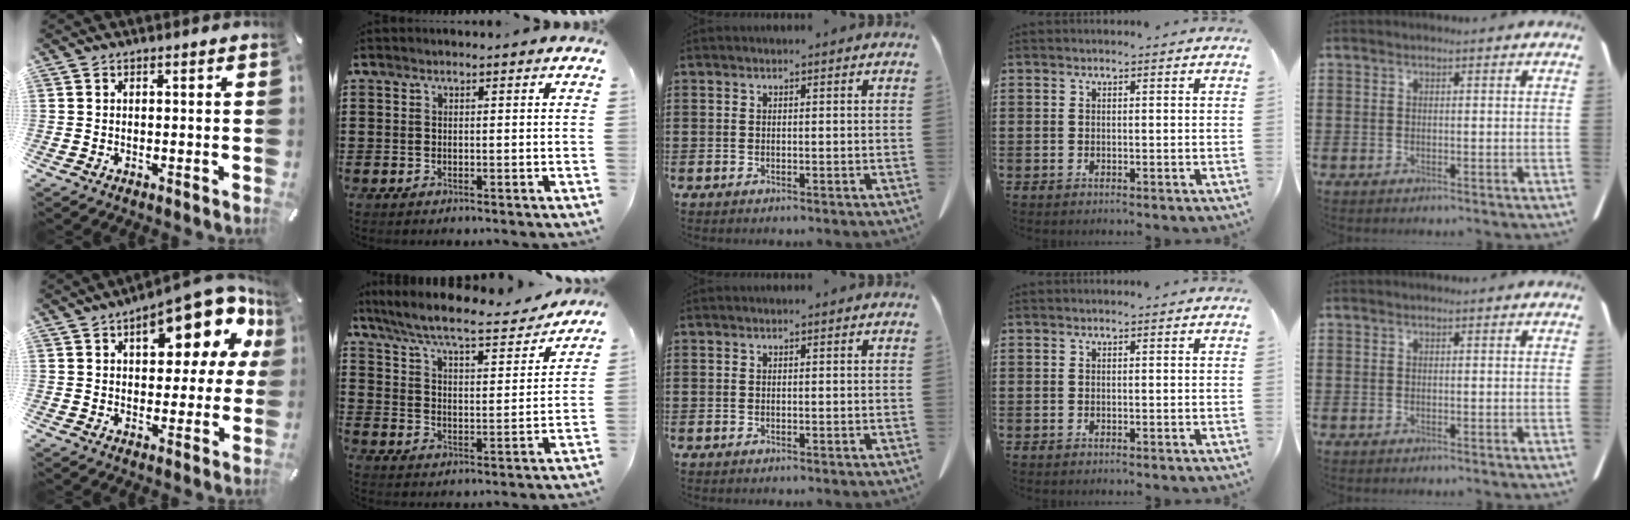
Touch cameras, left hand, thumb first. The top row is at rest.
{"thumb": {"total": 17.2, "force": [8.9, 8.1, 12.3], "torque": [-0.147, -0.056, 0.140]}, "index": {"total": 7.1, "force": [6.4, 0.2, 3.0], "torque": [-0.085, -0.040, 0.106]}}